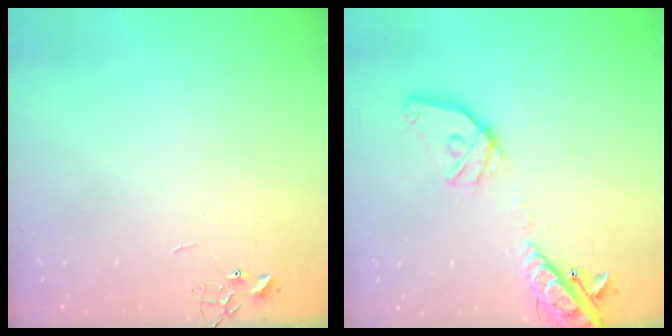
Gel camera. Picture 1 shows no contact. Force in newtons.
{"total": 17.4, "press": 17.1, "slide": 3.1}